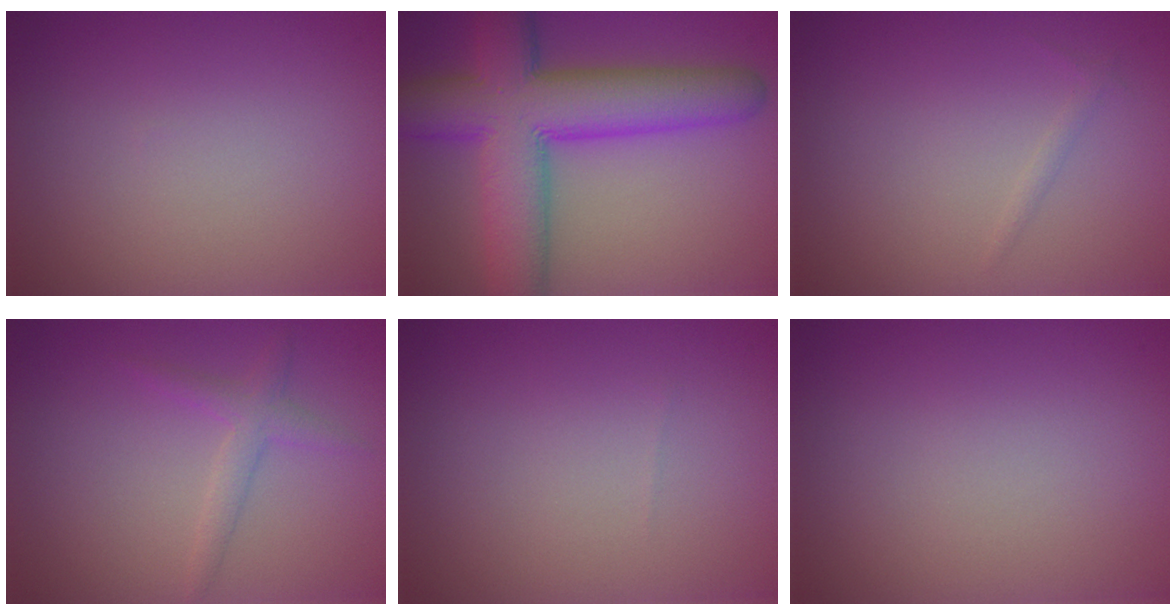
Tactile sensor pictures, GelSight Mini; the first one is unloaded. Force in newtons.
{"total": 11.5, "press": 11.5, "slide": 0.4}
{"total": 0.5, "press": 0.5, "slide": 0.0}
{"total": 1.7, "press": 1.7, "slide": 0.1}
{"total": 0.0}
{"total": 0.0}